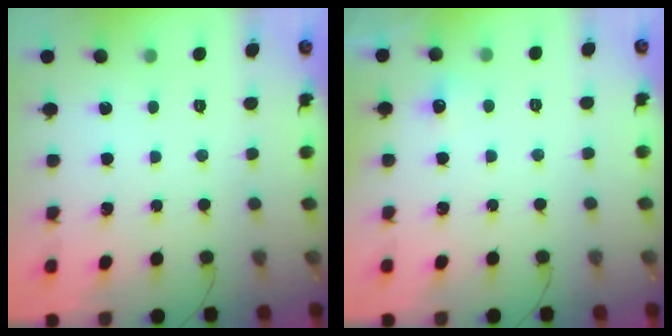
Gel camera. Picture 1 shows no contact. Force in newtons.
{"total": 4.3, "press": 4.1, "slide": 1.2}